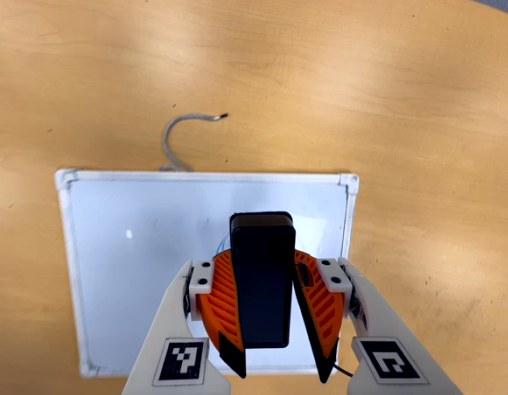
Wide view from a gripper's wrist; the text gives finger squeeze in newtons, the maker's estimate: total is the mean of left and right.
{"total": 9.5, "left": 9.0, "right": 10.1}